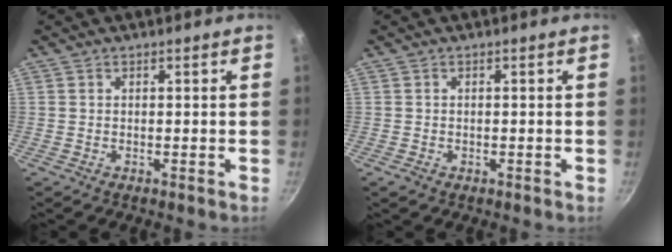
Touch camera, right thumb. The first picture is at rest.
{"total": 1.2, "force": [-0.5, 0.9, 0.6], "torque": [-0.012, 0.000, -0.007]}